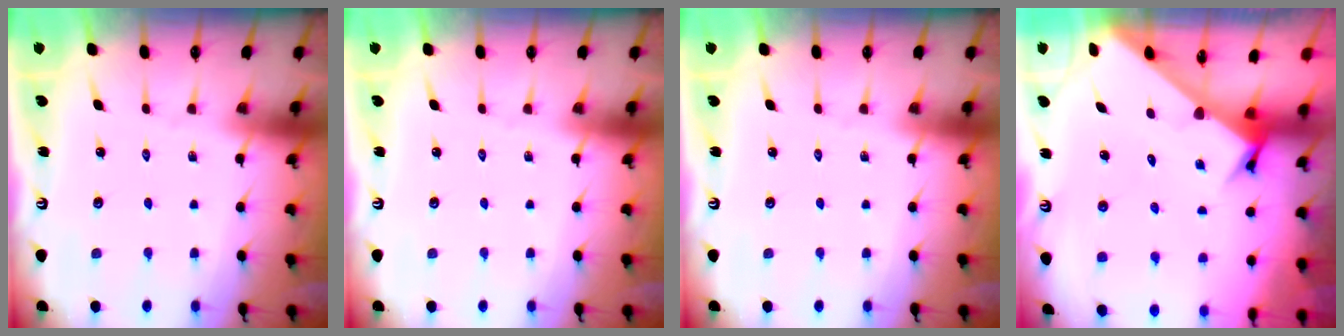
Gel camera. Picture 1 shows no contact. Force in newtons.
{"total": 0.0}
{"total": 0.0}
{"total": 3.5, "press": 3.5, "slide": 0.1}